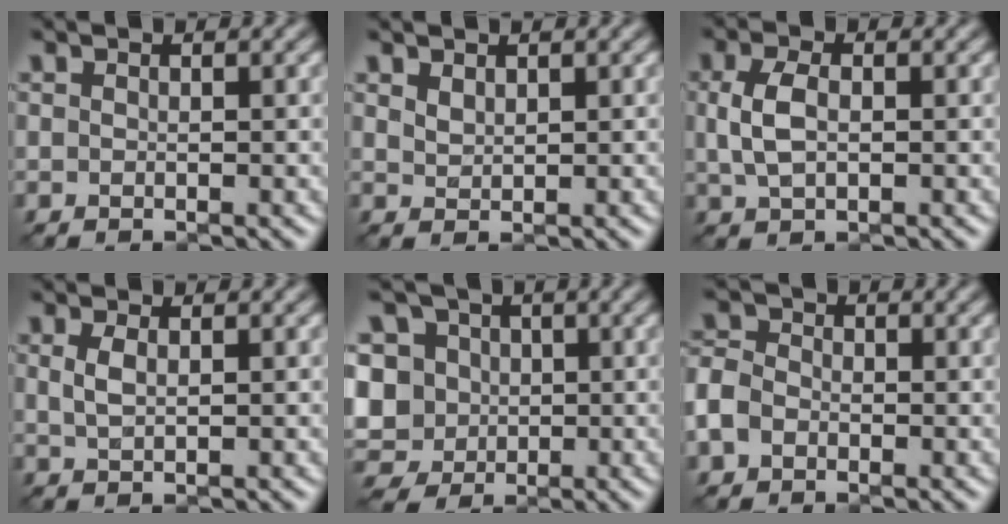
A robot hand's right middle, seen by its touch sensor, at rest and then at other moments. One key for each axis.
{"total": 1.1, "fx": 0.9, "fy": 0.4, "fz": 0.5, "tx": -0.015, "ty": 0.000, "tz": 0.021}
{"total": 3.0, "fx": 0.3, "fy": 1.7, "fz": 2.5, "tx": -0.062, "ty": 0.007, "tz": 0.006}
{"total": 1.4, "fx": 0.5, "fy": 0.6, "fz": 1.2, "tx": -0.029, "ty": 0.000, "tz": 0.010}
{"total": 10.5, "fx": 1.8, "fy": 9.1, "fz": 4.9, "tx": -0.111, "ty": 0.026, "tz": -0.005}
{"total": 3.1, "fx": -1.2, "fy": 2.5, "fz": 1.5, "tx": -0.037, "ty": 0.004, "tz": -0.034}